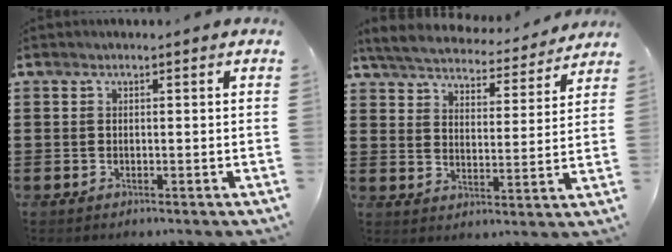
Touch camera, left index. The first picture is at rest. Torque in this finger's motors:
{"motor_torque": [2.14, 0.00, 0.65, 0.05]}